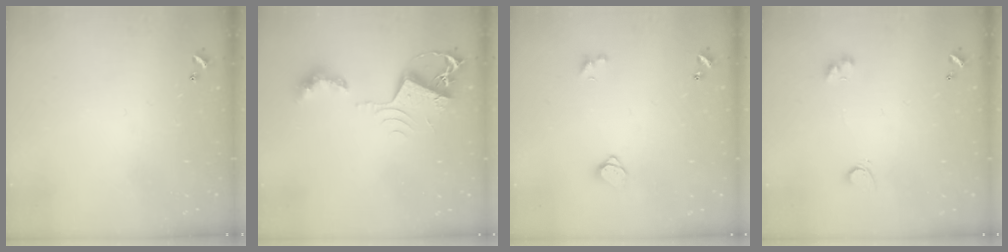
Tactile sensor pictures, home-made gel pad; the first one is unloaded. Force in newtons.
{"total": 10.1, "press": 10.1, "slide": 0.9}
{"total": 1.6, "press": 1.5, "slide": 0.3}
{"total": 2.9, "press": 2.6, "slide": 1.3}